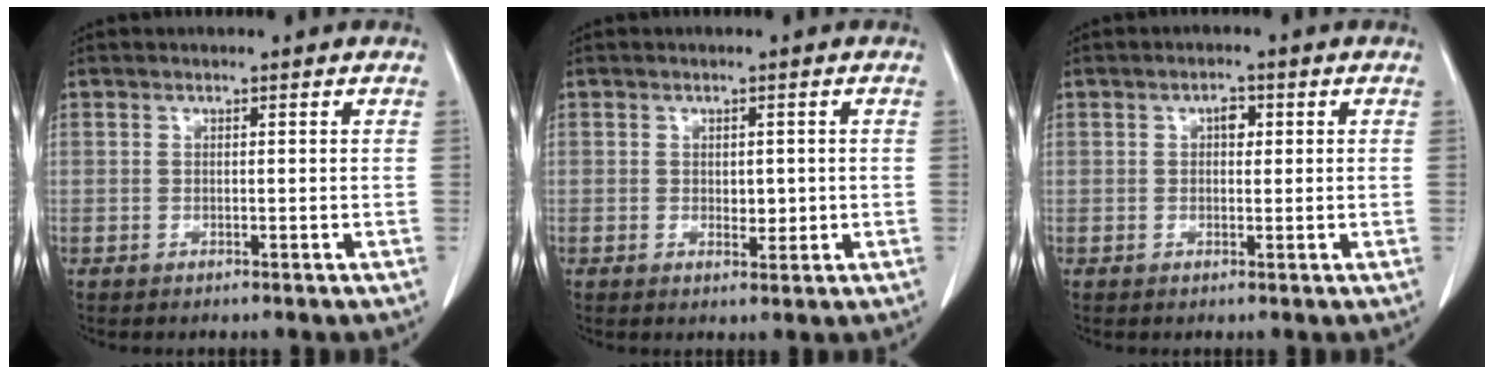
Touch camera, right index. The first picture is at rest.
{"total": 2.0, "force": [0.0, 1.3, 1.5], "torque": [-0.019, -0.003, 0.005]}
{"total": 2.0, "force": [0.5, 1.2, 1.5], "torque": [-0.022, 0.005, 0.007]}